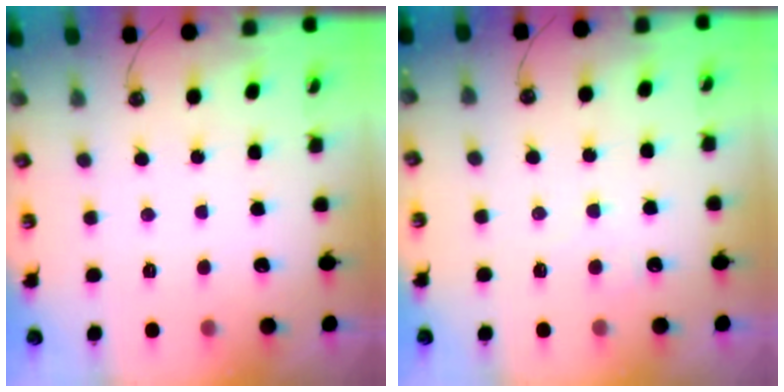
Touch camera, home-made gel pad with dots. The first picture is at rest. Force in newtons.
{"total": 2.7, "press": 2.7, "slide": 0.4}